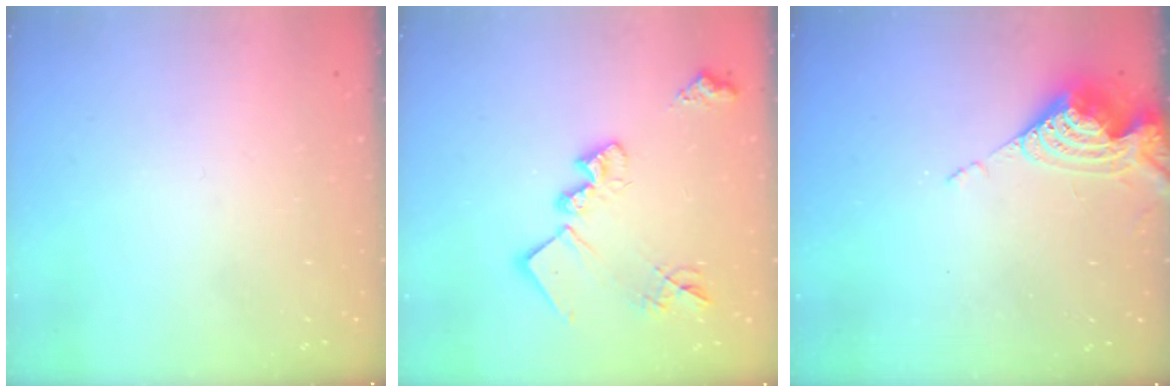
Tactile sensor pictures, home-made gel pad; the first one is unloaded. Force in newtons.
{"total": 18.6, "press": 18.6, "slide": 1.1}
{"total": 9.8, "press": 9.7, "slide": 1.0}